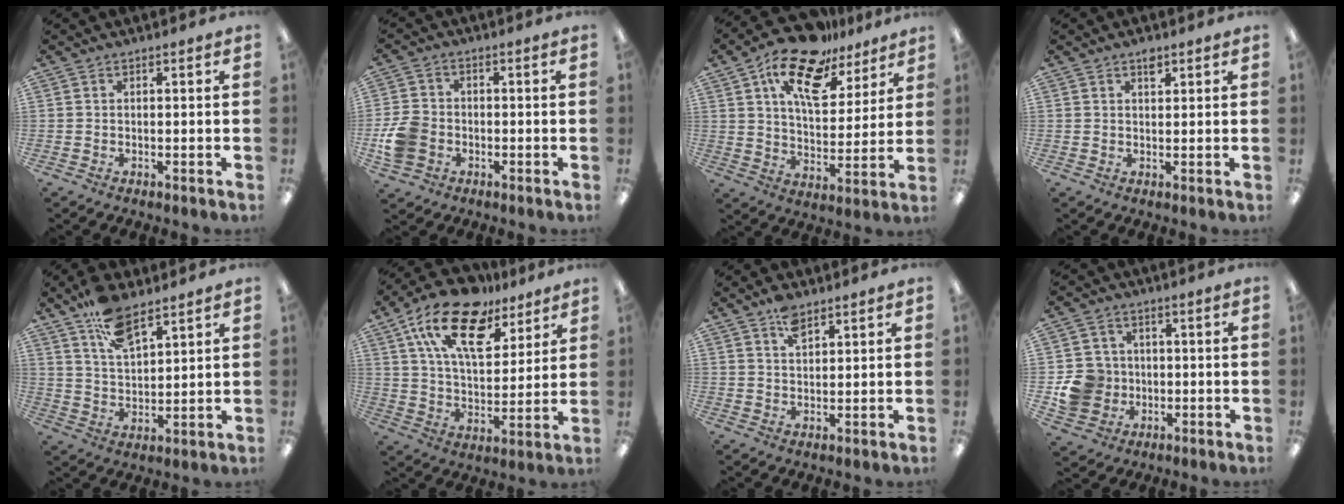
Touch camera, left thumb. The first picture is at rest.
{"total": 7.9, "force": [-2.2, 6.4, 4.1], "torque": [-0.084, 0.015, -0.039]}
{"total": 17.5, "force": [11.4, 8.3, 10.2], "torque": [-0.177, -0.054, 0.198]}
{"total": 2.1, "force": [1.5, 1.0, 1.1], "torque": [-0.008, -0.007, 0.024]}
{"total": 10.6, "force": [7.7, 4.3, 5.9], "torque": [-0.111, -0.034, 0.140]}
{"total": 19.8, "force": [12.1, 9.8, 12.3], "torque": [-0.218, -0.055, 0.214]}
{"total": 4.6, "force": [3.3, 2.1, 2.5], "torque": [-0.042, -0.010, 0.057]}
{"total": 9.4, "force": [-1.2, 8.9, 2.6], "torque": [-0.057, 0.015, -0.014]}